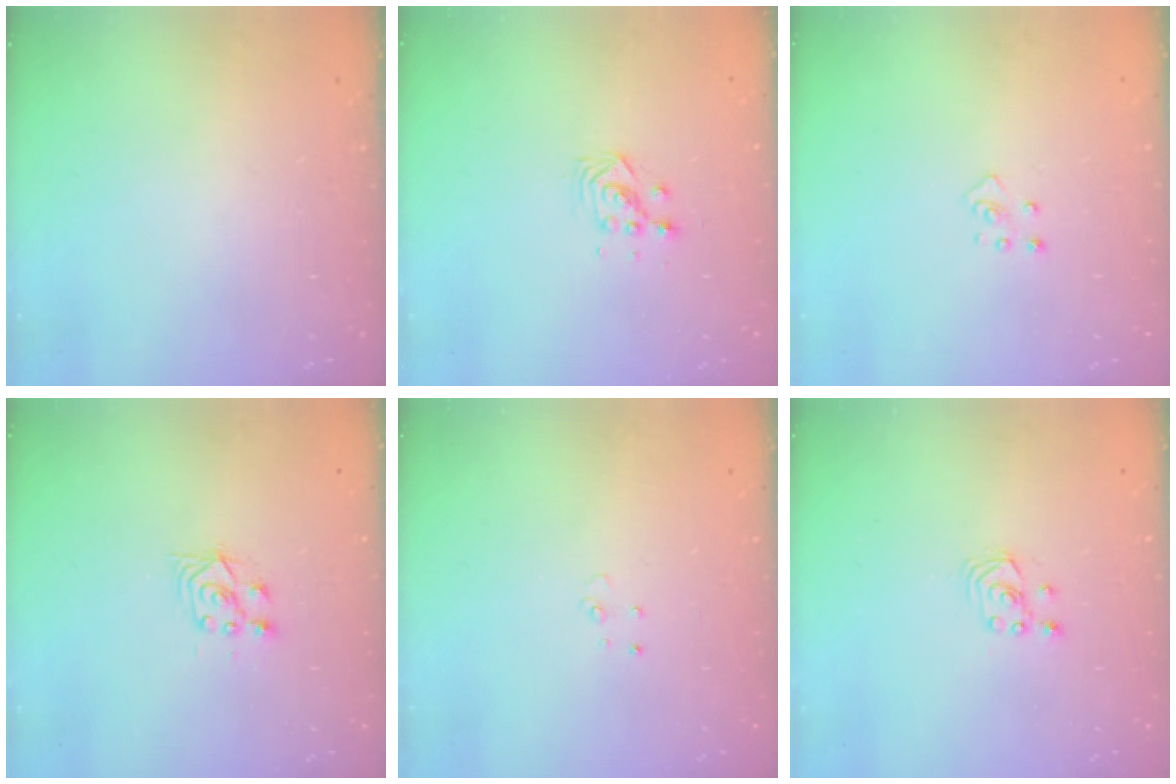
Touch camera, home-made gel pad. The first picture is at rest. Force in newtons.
{"total": 3.2, "press": 3.2, "slide": 0.5}
{"total": 2.8, "press": 2.8, "slide": 0.3}
{"total": 4.4, "press": 4.2, "slide": 1.0}
{"total": 2.7, "press": 2.7, "slide": 0.2}
{"total": 1.8, "press": 1.8, "slide": 0.2}